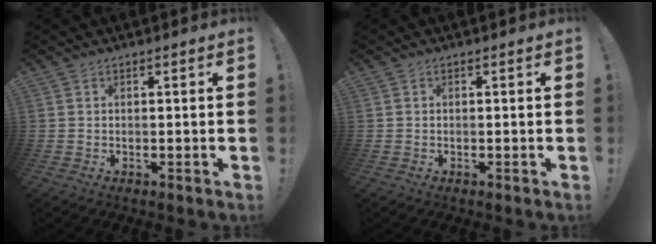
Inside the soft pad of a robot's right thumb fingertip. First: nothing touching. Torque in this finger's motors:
{"motor_torque": [0.06, -0.13, -0.07, 0.17, 0.04]}